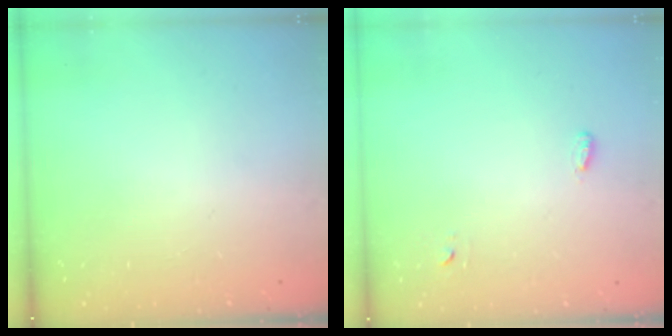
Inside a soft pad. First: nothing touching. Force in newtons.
{"total": 2.8, "press": 2.7, "slide": 0.6}